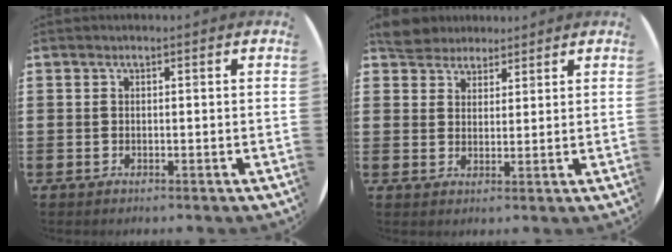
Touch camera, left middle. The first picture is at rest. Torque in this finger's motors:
{"motor_torque": [0.77, -0.80, 0.04, 0.04]}